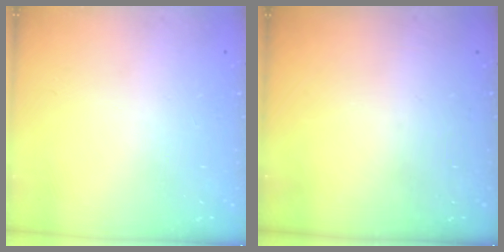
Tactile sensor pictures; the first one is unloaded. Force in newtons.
{"total": 0.0}